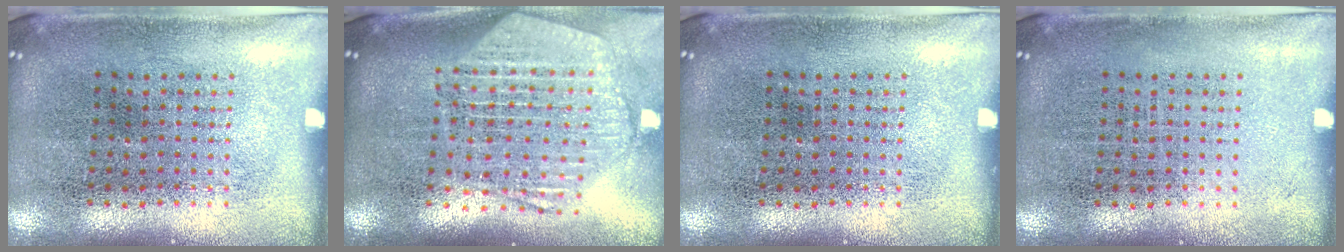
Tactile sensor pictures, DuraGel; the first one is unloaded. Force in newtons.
{"total": 2.7, "press": 2.2, "slide": 1.5}
{"total": 0.0}
{"total": 0.0}